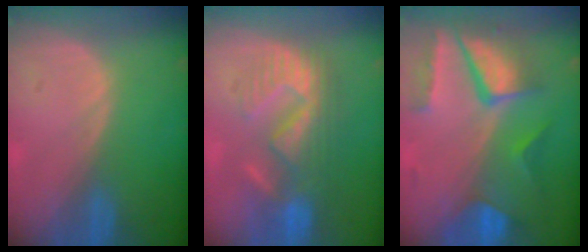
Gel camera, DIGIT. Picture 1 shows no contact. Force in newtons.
{"total": 9.0, "press": 8.9, "slide": 1.5}
{"total": 10.4, "press": 8.8, "slide": 5.5}